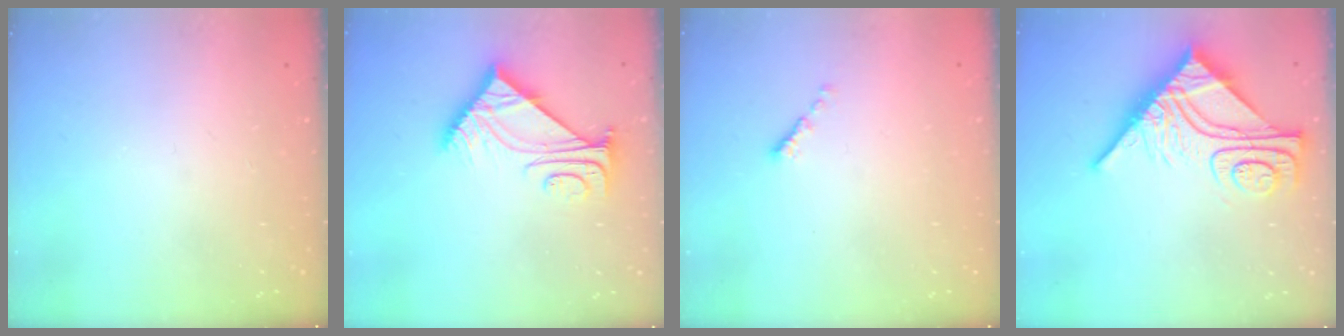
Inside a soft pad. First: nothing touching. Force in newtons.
{"total": 7.6, "press": 7.6, "slide": 0.7}
{"total": 0.0}
{"total": 16.0, "press": 16.0, "slide": 1.6}